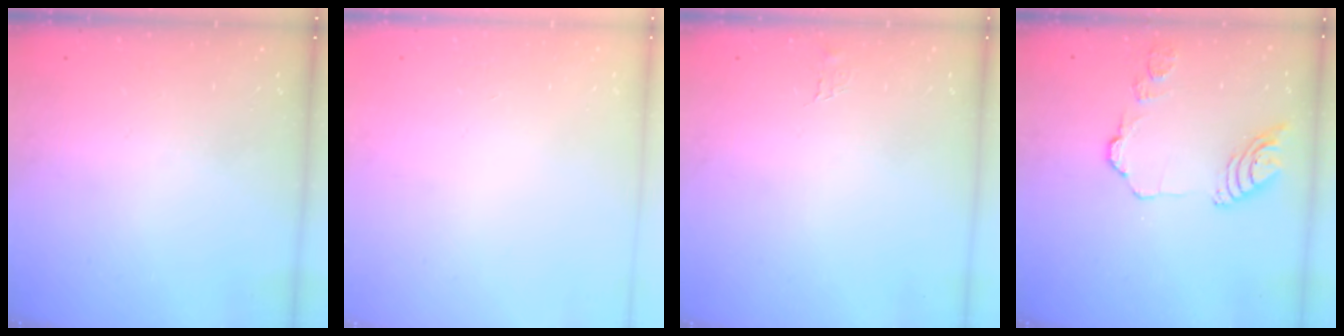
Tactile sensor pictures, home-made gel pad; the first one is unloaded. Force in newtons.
{"total": 0.0}
{"total": 3.3, "press": 3.3, "slide": 0.3}
{"total": 11.5, "press": 11.4, "slide": 1.6}